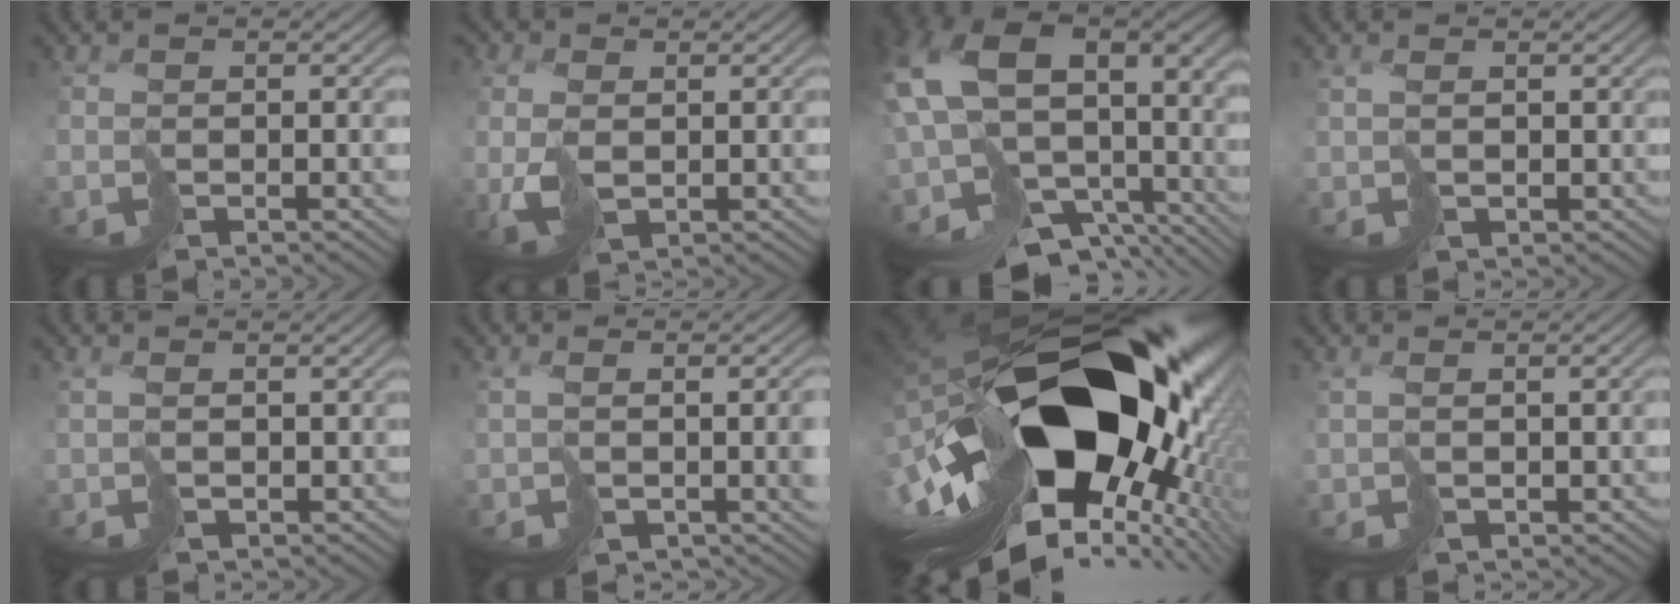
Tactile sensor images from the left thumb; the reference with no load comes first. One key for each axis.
{"total": 3.9, "fx": 0.6, "fy": 2.2, "fz": 3.2, "tx": -0.081, "ty": 0.002, "tz": 0.017}
{"total": 15.5, "fx": -3.6, "fy": 10.8, "fz": 10.5, "tx": -0.261, "ty": -0.050, "tz": -0.013}
{"total": 1.8, "fx": 1.2, "fy": 0.9, "fz": 1.0, "tx": -0.029, "ty": 0.000, "tz": 0.029}
{"total": 1.9, "fx": 1.0, "fy": 1.2, "fz": 1.1, "tx": -0.029, "ty": -0.001, "tz": 0.027}
{"total": 4.7, "fx": 0.4, "fy": 2.3, "fz": 4.1, "tx": -0.082, "ty": -0.014, "tz": 0.027}
{"total": 21.0, "fx": -2.9, "fy": 12.1, "fz": 16.8, "tx": -0.332, "ty": -0.047, "tz": -0.038}
{"total": 2.6, "fx": 0.8, "fy": 1.2, "fz": 2.2, "tx": -0.049, "ty": 0.000, "tz": 0.023}